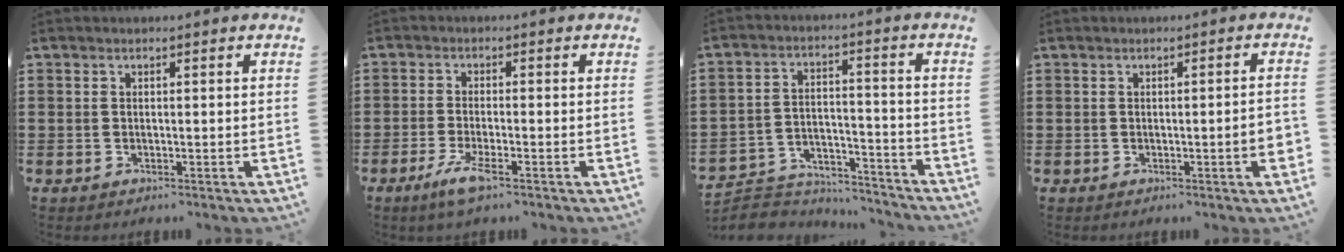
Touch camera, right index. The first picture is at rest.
{"total": 4.0, "force": [-2.2, 0.1, 3.3], "torque": [-0.082, -0.020, -0.043]}
{"total": 5.2, "force": [-5.0, 1.2, 0.5], "torque": [-0.019, 0.009, -0.103]}
{"total": 2.6, "force": [-0.5, -0.1, 2.5], "torque": [-0.039, -0.005, -0.009]}